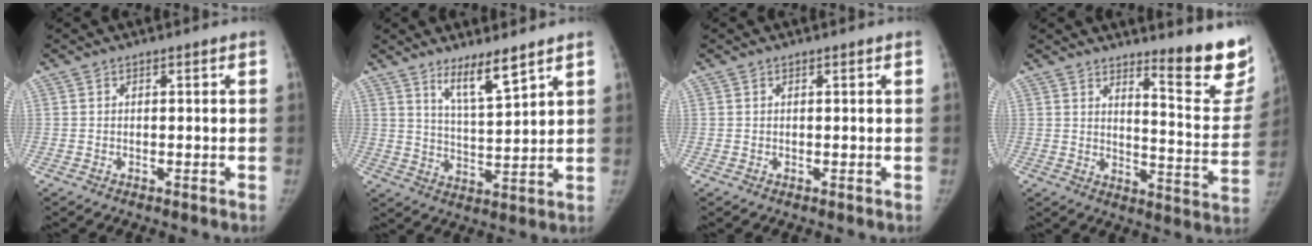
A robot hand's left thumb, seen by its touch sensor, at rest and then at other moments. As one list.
[{"total": 7.6, "force": [5.5, 0.9, 5.1], "torque": [-0.084, -0.050, 0.104]}, {"total": 0.0}, {"total": 14.7, "force": [11.4, 2.6, 8.9], "torque": [-0.077, -0.114, 0.148]}]